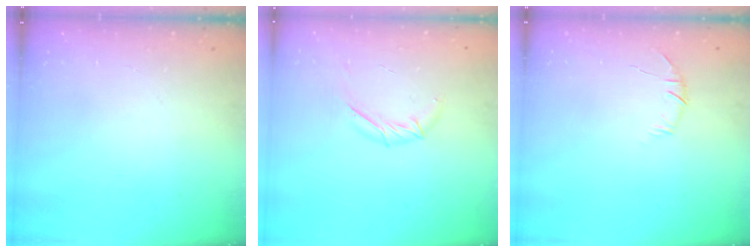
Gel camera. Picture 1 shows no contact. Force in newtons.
{"total": 5.8, "press": 5.7, "slide": 1.3}
{"total": 6.0, "press": 5.8, "slide": 1.5}